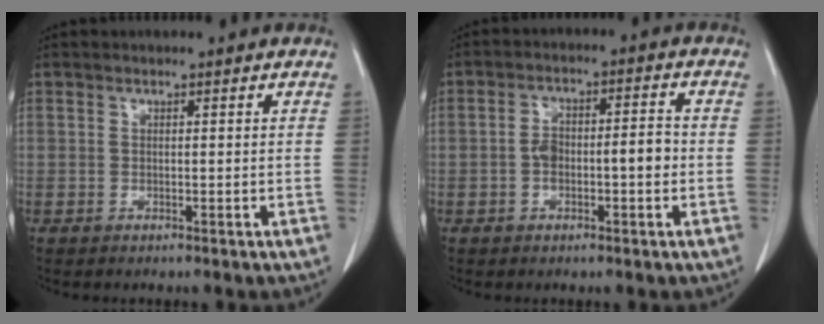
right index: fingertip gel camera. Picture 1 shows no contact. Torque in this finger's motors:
{"motor_torque": [0.65, -0.26, 0.39, 0.06]}